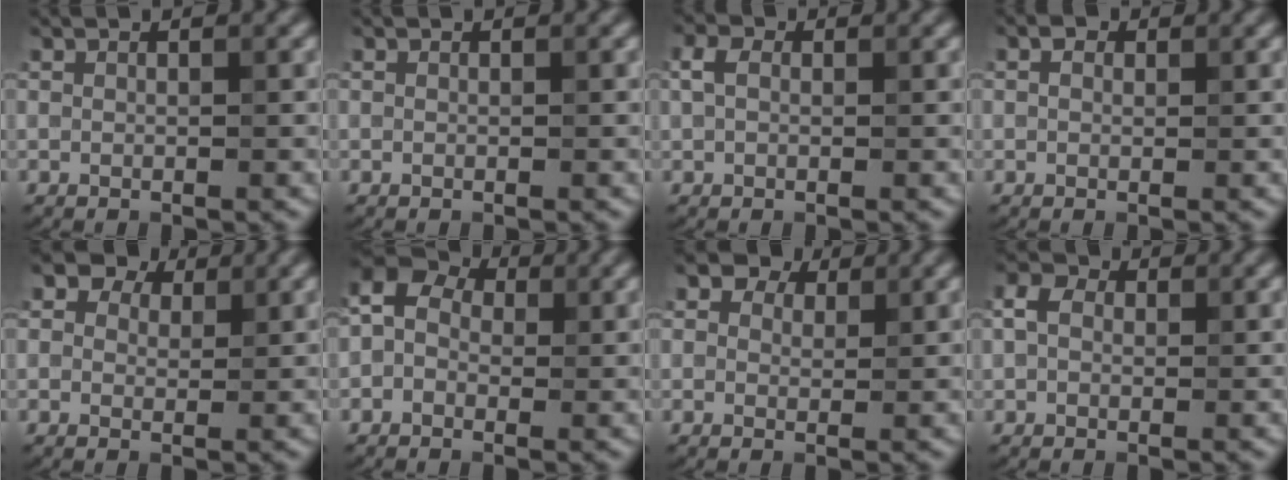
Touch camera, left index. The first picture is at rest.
{"total": 0.0}
{"total": 2.0, "force": [0.6, 1.4, 1.3], "torque": [-0.027, 0.008, 0.003]}
{"total": 1.1, "force": [0.2, 0.8, 0.7], "torque": [-0.011, 0.001, 0.000]}
{"total": 5.0, "force": [3.0, 3.3, 2.3], "torque": [-0.036, 0.011, 0.018]}
{"total": 5.8, "force": [0.5, 4.8, 3.1], "torque": [-0.039, 0.029, -0.032]}
{"total": 4.5, "force": [2.8, 2.9, 2.1], "torque": [-0.034, 0.010, 0.015]}
{"total": 2.6, "force": [0.4, 2.0, 1.6], "torque": [-0.035, 0.010, -0.006]}